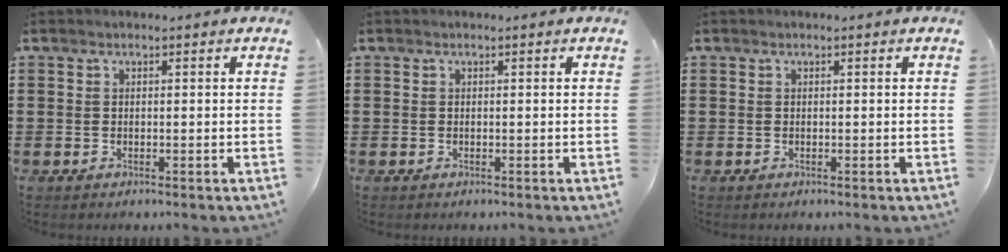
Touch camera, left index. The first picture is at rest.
{"total": 0.0}
{"total": 0.0}